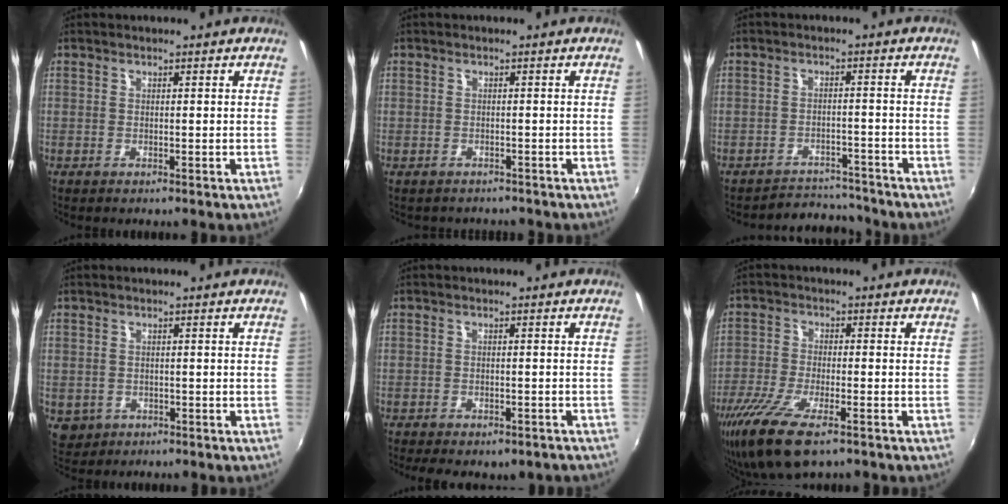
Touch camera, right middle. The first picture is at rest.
{"total": 2.3, "force": [-1.5, 1.8, 0.0], "torque": [0.000, 0.009, -0.018]}
{"total": 7.2, "force": [-6.9, 1.9, -0.1], "torque": [-0.012, 0.011, -0.100]}
{"total": 3.7, "force": [-1.0, 3.3, 1.4], "torque": [-0.032, -0.005, -0.007]}
{"total": 8.5, "force": [-6.5, 3.6, 4.2], "torque": [-0.096, -0.023, -0.080]}
{"total": 12.0, "force": [-7.6, 3.6, 8.5], "torque": [-0.190, -0.041, -0.145]}